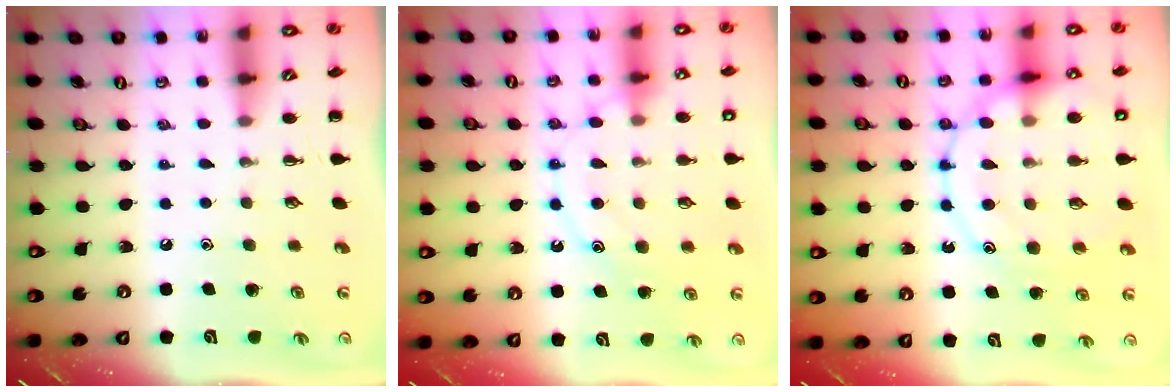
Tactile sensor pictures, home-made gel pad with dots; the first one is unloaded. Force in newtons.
{"total": 12.8, "press": 12.8, "slide": 0.7}
{"total": 18.3, "press": 18.2, "slide": 2.0}